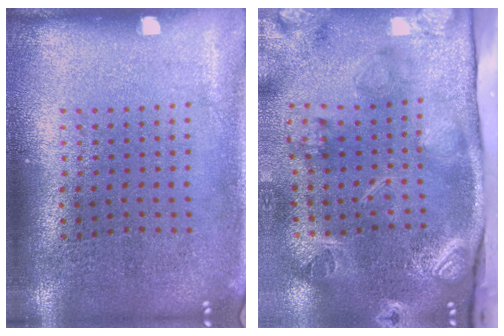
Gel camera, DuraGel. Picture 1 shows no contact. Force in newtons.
{"total": 4.6, "press": 3.2, "slide": 3.2}